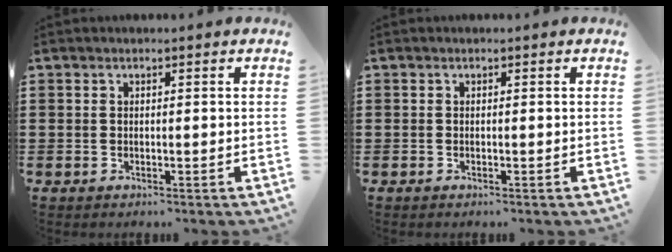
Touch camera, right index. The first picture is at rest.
{"total": 0.0}